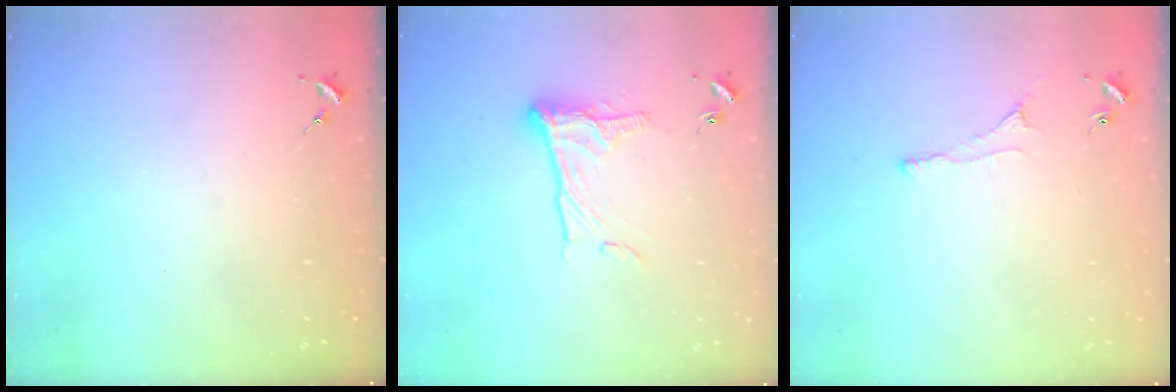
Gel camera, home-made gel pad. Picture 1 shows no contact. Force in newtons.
{"total": 12.2, "press": 12.2, "slide": 1.0}
{"total": 3.4, "press": 3.3, "slide": 0.7}